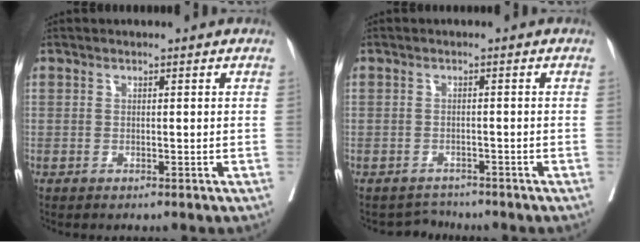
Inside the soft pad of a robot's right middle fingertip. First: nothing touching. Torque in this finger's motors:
{"motor_torque": [-0.60, -0.09, -0.04, -0.03]}